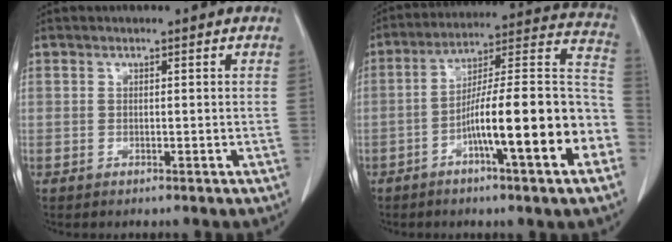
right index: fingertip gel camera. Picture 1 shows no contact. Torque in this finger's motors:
{"motor_torque": [1.45, -0.69, 1.06, 0.21]}